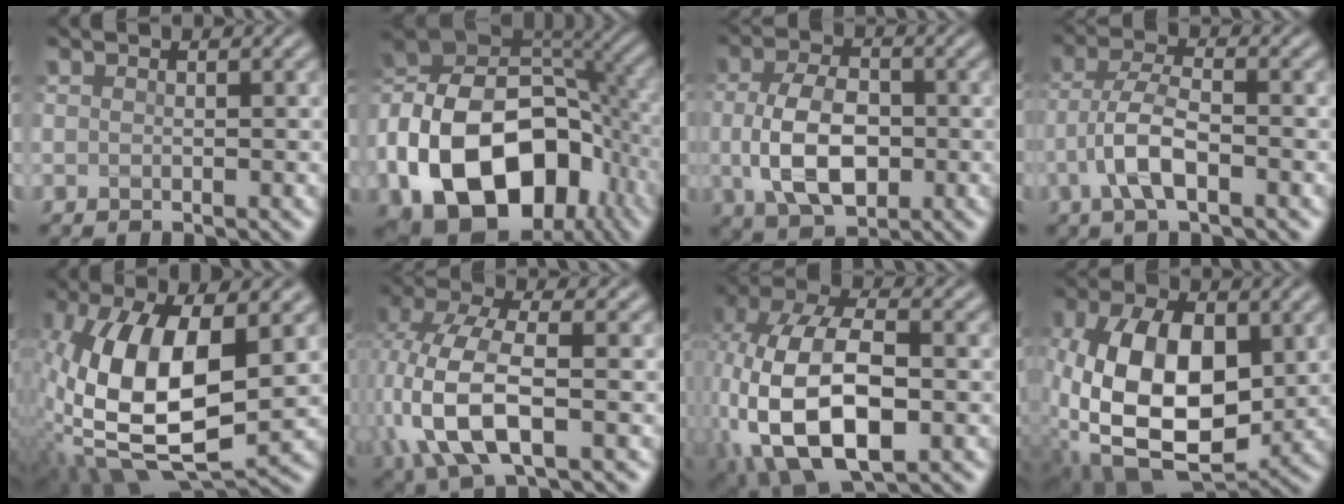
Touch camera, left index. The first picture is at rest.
{"total": 16.7, "force": [-5.3, 11.5, 10.9], "torque": [-0.209, -0.009, -0.093]}
{"total": 6.4, "force": [-0.6, 4.0, 5.0], "torque": [-0.107, -0.004, -0.012]}
{"total": 4.4, "force": [-1.7, 1.6, 3.8], "torque": [-0.082, 0.009, -0.040]}
{"total": 12.9, "force": [-0.3, 6.1, 11.4], "torque": [-0.229, -0.003, -0.010]}
{"total": 8.5, "force": [-1.3, 4.0, 7.4], "torque": [-0.168, 0.011, -0.035]}
{"total": 14.5, "force": [-2.2, 8.5, 11.5], "torque": [-0.239, -0.009, -0.032]}
{"total": 12.4, "force": [0.3, 7.5, 9.9], "torque": [-0.199, -0.001, 0.011]}